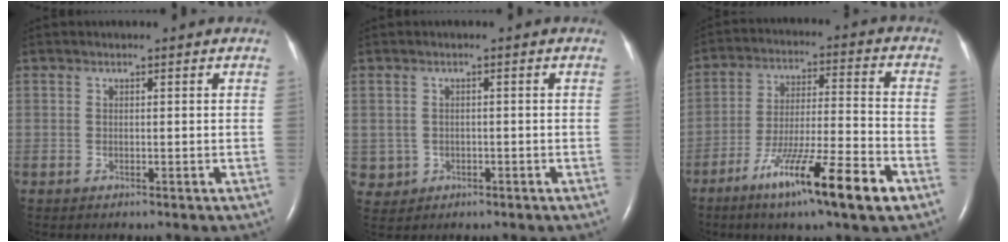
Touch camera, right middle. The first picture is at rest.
{"total": 2.6, "force": [-0.5, 2.5, 0.3], "torque": [-0.005, 0.006, -0.001]}
{"total": 14.6, "force": [-8.4, 0.3, 11.9], "torque": [-0.208, -0.029, -0.144]}